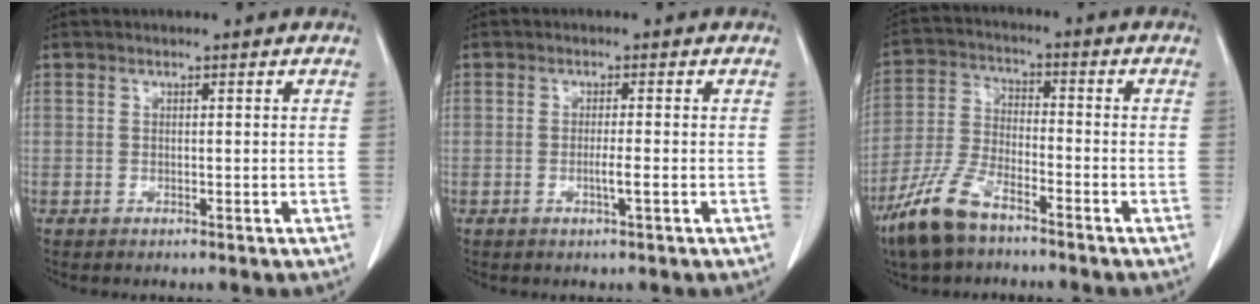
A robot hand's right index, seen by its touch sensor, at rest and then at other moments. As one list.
[{"total": 2.4, "force": [-0.7, 0.2, 2.3], "torque": [-0.044, -0.001, -0.011]}, {"total": 10.8, "force": [-7.5, 3.8, 6.8], "torque": [-0.159, -0.013, -0.149]}]